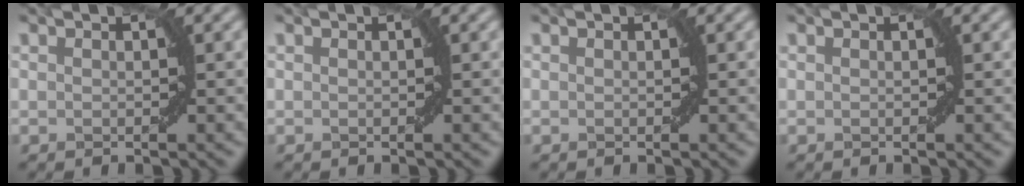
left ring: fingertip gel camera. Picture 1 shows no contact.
{"total": 0.0}
{"total": 0.0}
{"total": 0.0}